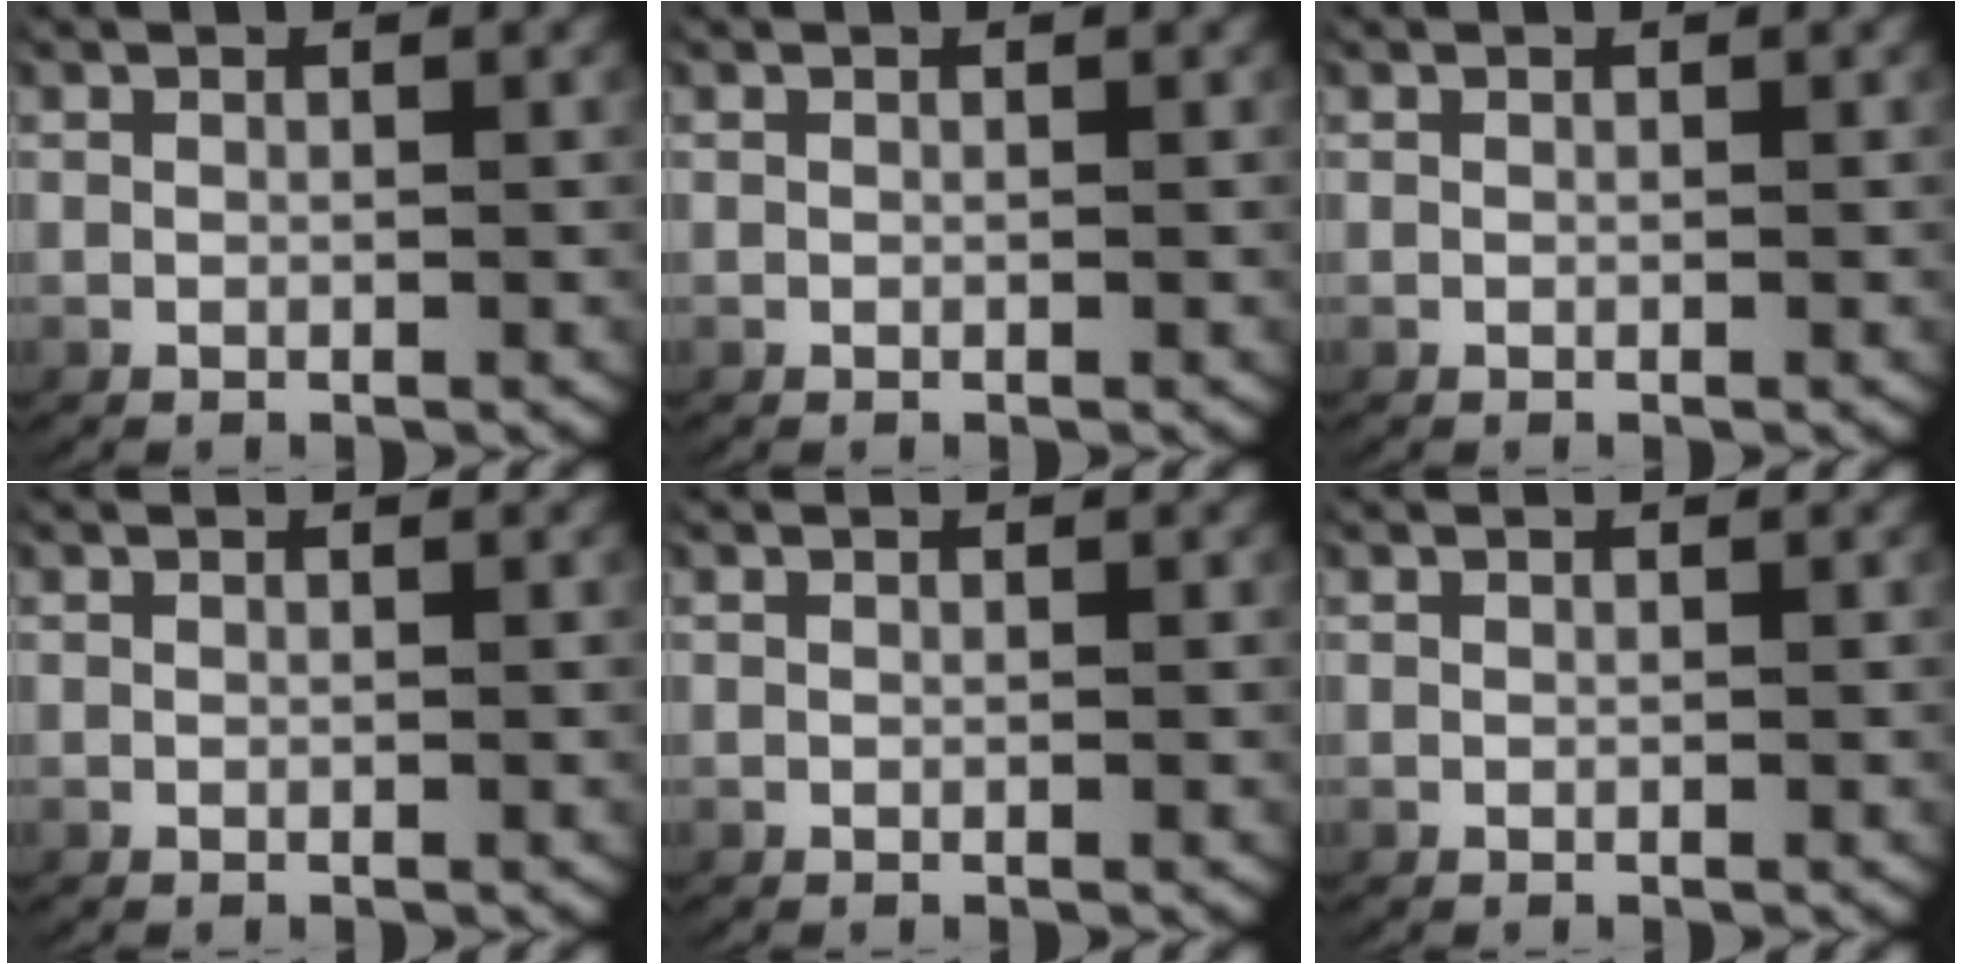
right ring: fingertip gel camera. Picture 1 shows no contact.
{"total": 0.0}
{"total": 0.0}
{"total": 0.0}
{"total": 0.0}
{"total": 0.0}